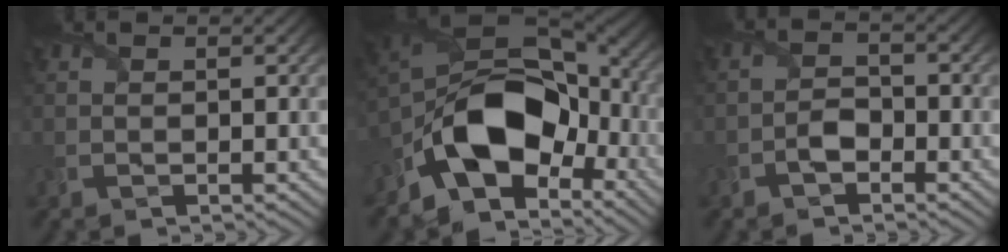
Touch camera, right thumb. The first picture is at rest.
{"total": 14.6, "force": [-5.7, 9.1, 9.9], "torque": [-0.180, -0.007, -0.123]}
{"total": 2.4, "force": [-1.5, 1.3, 1.3], "torque": [-0.024, 0.007, -0.033]}